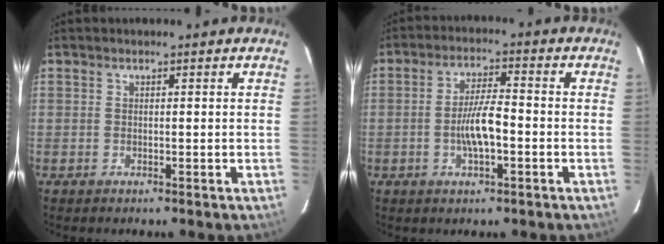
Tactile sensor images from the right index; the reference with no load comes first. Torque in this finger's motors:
{"motor_torque": [0.64, -0.35, 0.46, 0.09]}